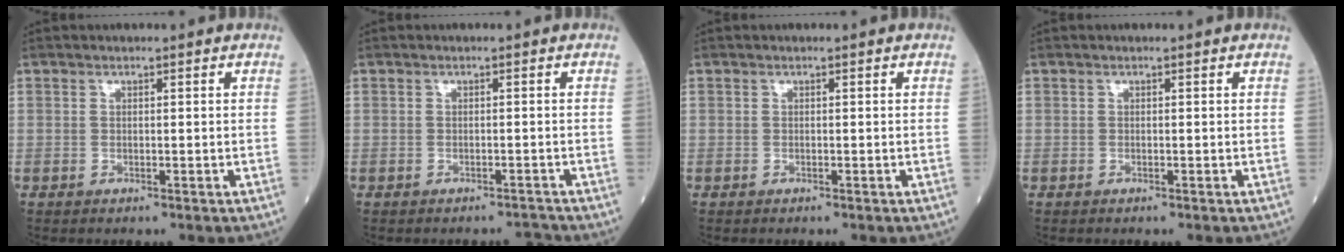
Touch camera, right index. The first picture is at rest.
{"total": 0.9, "force": [-0.9, 0.0, -0.1], "torque": [0.006, -0.004, -0.009]}
{"total": 0.0}
{"total": 0.0}